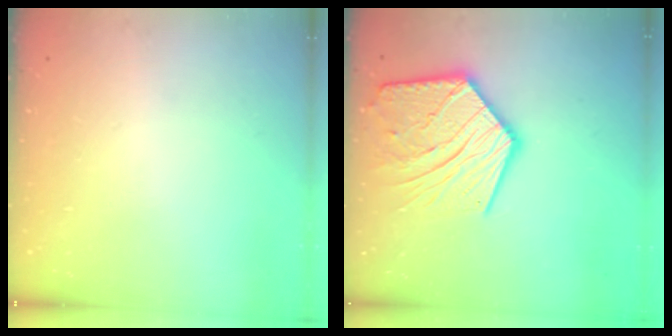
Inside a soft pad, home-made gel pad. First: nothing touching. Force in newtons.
{"total": 20.9, "press": 20.9, "slide": 1.8}